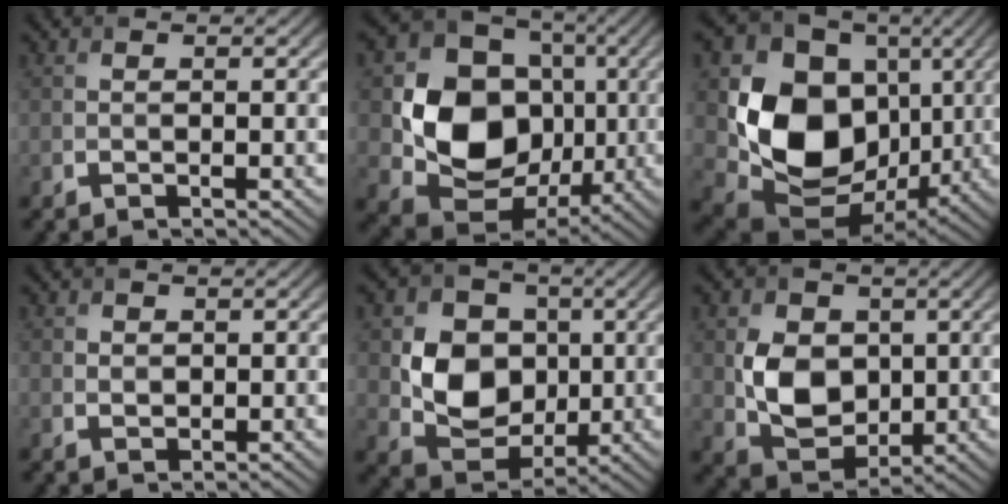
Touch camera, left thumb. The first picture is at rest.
{"total": 13.4, "force": [-0.9, 11.3, 7.2], "torque": [-0.136, -0.028, -0.026]}
{"total": 14.2, "force": [-0.1, 11.4, 8.4], "torque": [-0.161, -0.029, -0.007]}
{"total": 0.7, "force": [-0.3, 0.7, 0.0], "torque": [0.001, -0.007, -0.008]}
{"total": 9.1, "force": [-0.3, 7.5, 5.1], "torque": [-0.108, -0.015, -0.016]}
{"total": 7.5, "force": [0.0, 5.9, 4.7], "torque": [-0.098, -0.013, -0.003]}